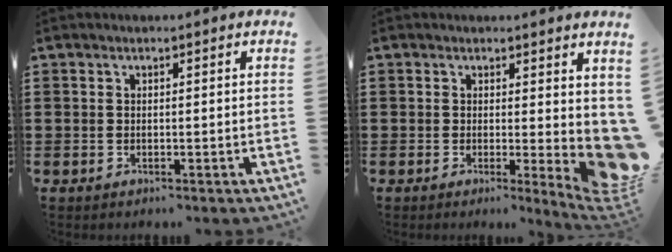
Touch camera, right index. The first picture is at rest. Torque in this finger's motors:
{"motor_torque": [2.14, 0.00, 1.05, 0.10]}